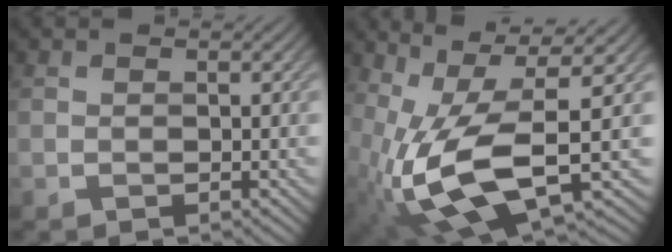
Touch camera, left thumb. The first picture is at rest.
{"total": 13.5, "force": [-1.8, 5.8, 12.0], "torque": [-0.263, -0.019, -0.025]}